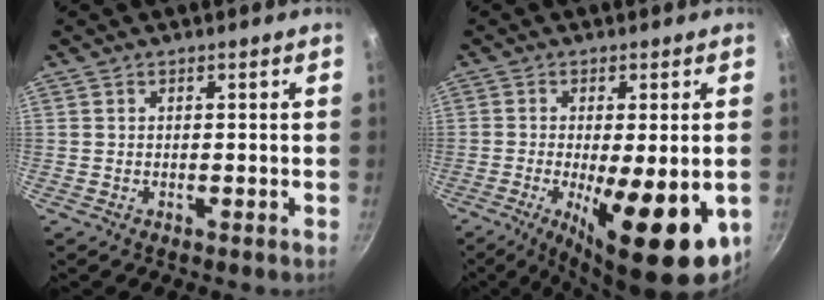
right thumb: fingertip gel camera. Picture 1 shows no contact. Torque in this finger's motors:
{"motor_torque": [0.05, 1.61, 0.23, -0.02, 0.47]}